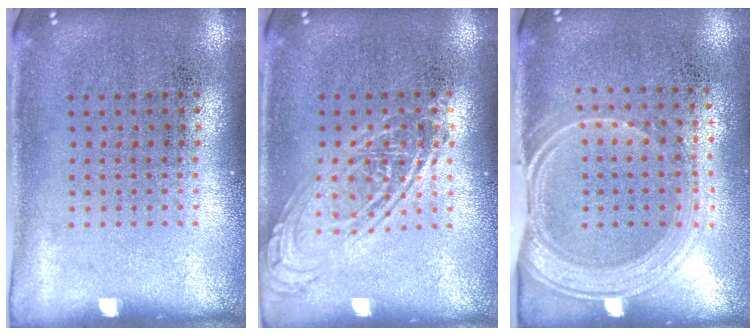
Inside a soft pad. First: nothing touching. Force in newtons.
{"total": 2.6, "press": 2.6, "slide": 0.3}
{"total": 1.7, "press": 1.4, "slide": 1.0}